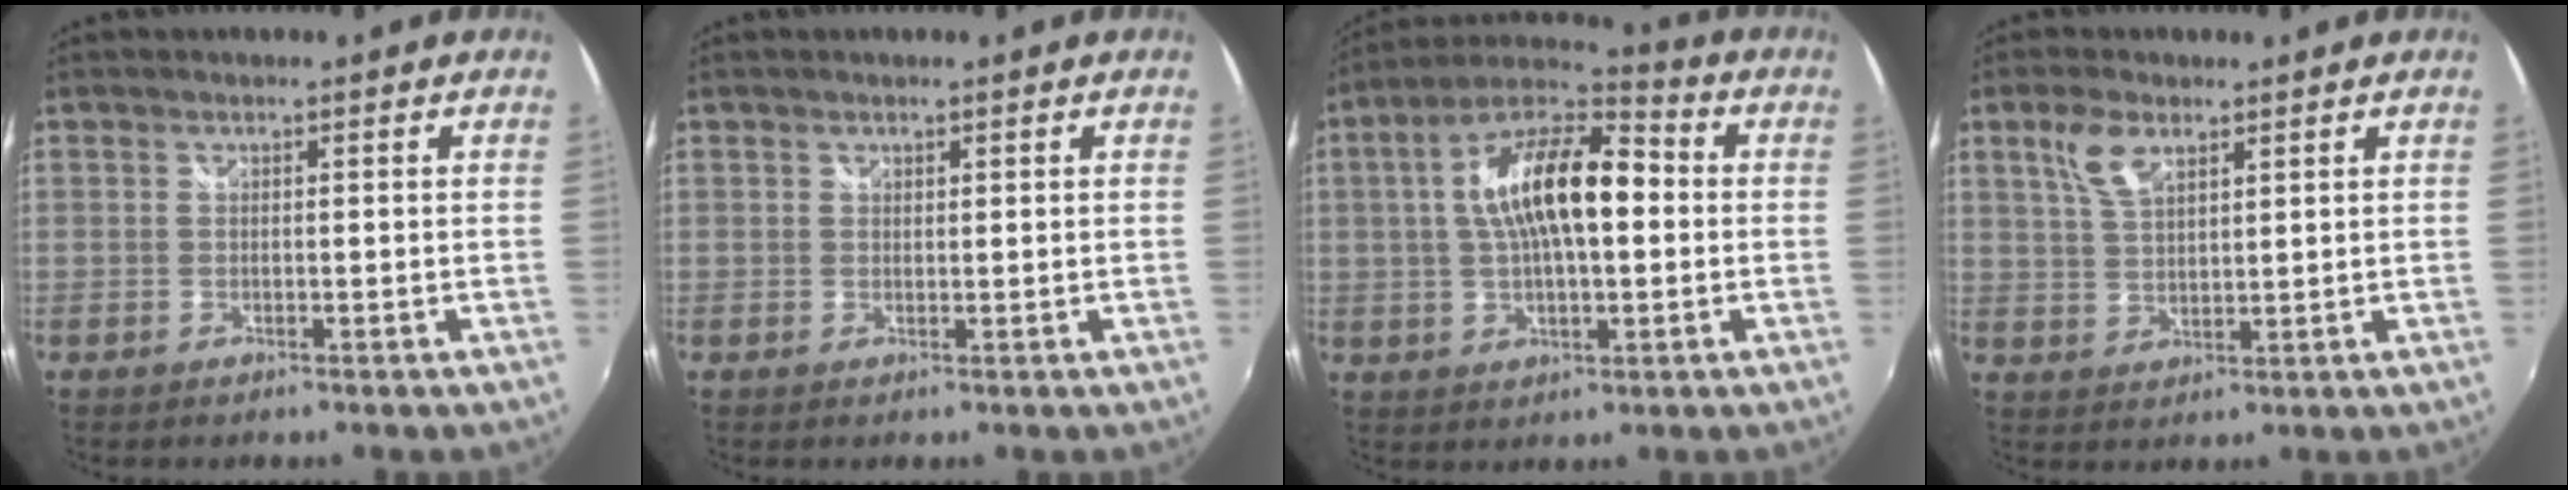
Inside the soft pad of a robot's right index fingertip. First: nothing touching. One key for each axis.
{"total": 0.5, "fx": 0.4, "fy": 0.3, "fz": 0.0, "tx": 0.001, "ty": 0.001, "tz": 0.007}
{"total": 16.3, "fx": 1.3, "fy": 6.9, "fz": 14.7, "tx": -0.263, "ty": 0.025, "tz": 0.013}
{"total": 5.9, "fx": 3.3, "fy": 2.7, "fz": 4.0, "tx": -0.081, "ty": 0.008, "tz": 0.068}